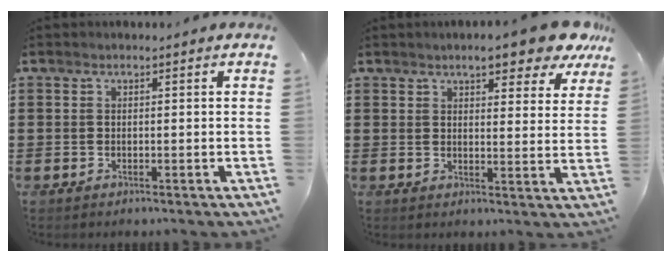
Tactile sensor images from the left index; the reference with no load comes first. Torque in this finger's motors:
{"motor_torque": [2.14, 0.00, 0.76, 0.13]}